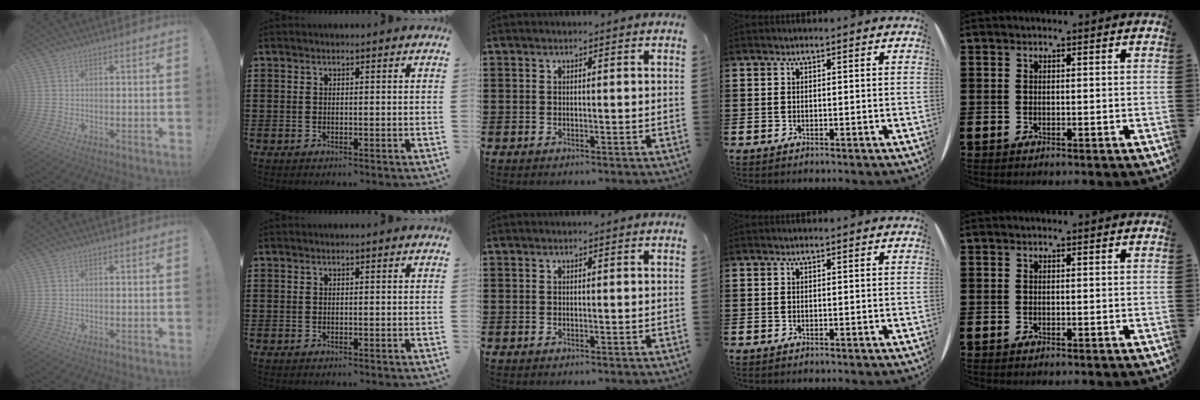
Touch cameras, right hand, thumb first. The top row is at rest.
{}